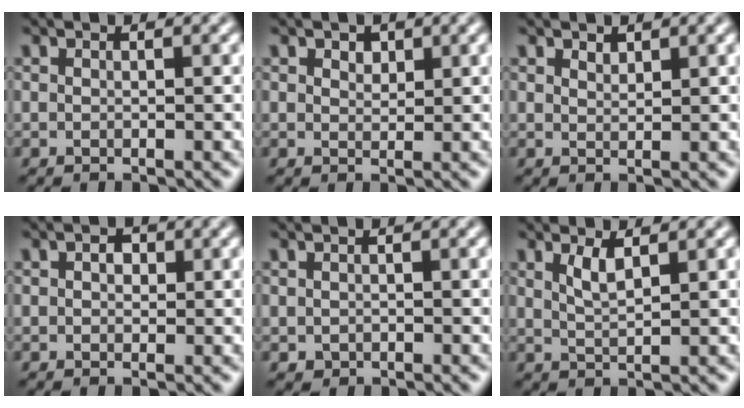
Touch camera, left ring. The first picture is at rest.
{"total": 1.2, "force": [0.8, 0.8, 0.5], "torque": [-0.005, -0.002, 0.014]}
{"total": 0.9, "force": [0.8, 0.3, 0.2], "torque": [-0.005, -0.001, 0.017]}
{"total": 1.4, "force": [0.4, 1.1, 0.9], "torque": [-0.009, 0.002, 0.000]}
{"total": 0.6, "force": [-0.2, 0.6, 0.1], "torque": [0.004, -0.006, -0.003]}
{"total": 1.8, "force": [1.0, 0.5, 1.4], "torque": [-0.031, -0.003, 0.022]}